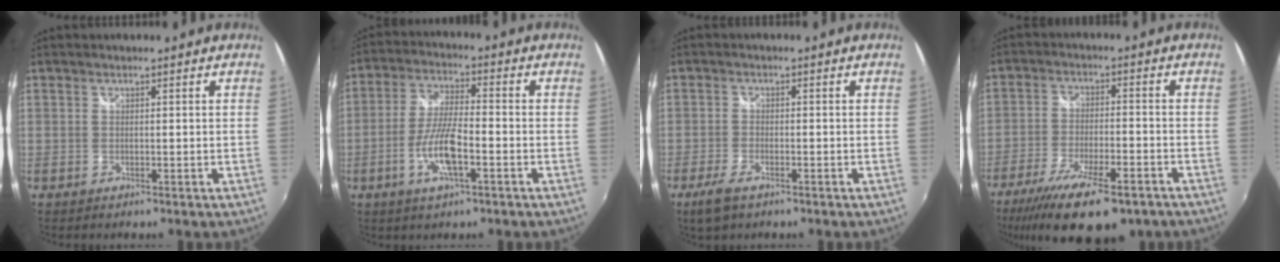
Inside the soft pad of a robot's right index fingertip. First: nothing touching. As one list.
[{"total": 8.8, "force": [-3.5, 2.0, 7.9], "torque": [-0.163, -0.001, -0.067]}, {"total": 4.8, "force": [-3.2, 1.9, 3.1], "torque": [-0.080, -0.009, -0.059]}, {"total": 18.2, "force": [-12.9, 5.4, 11.7], "torque": [-0.231, -0.055, -0.202]}]